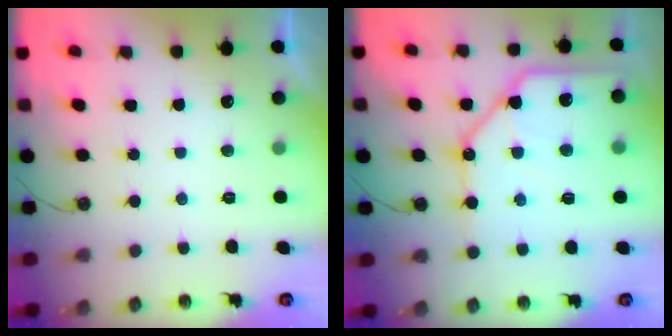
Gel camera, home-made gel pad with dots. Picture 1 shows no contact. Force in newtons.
{"total": 15.4, "press": 15.2, "slide": 2.2}